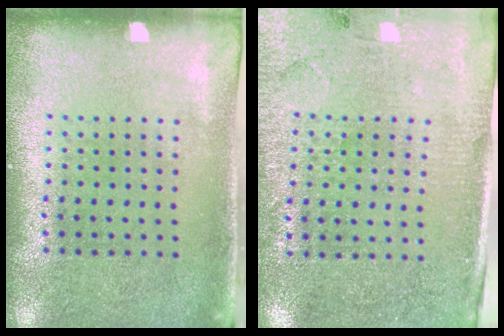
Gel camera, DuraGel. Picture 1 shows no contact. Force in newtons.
{"total": 2.9, "press": 2.7, "slide": 1.1}